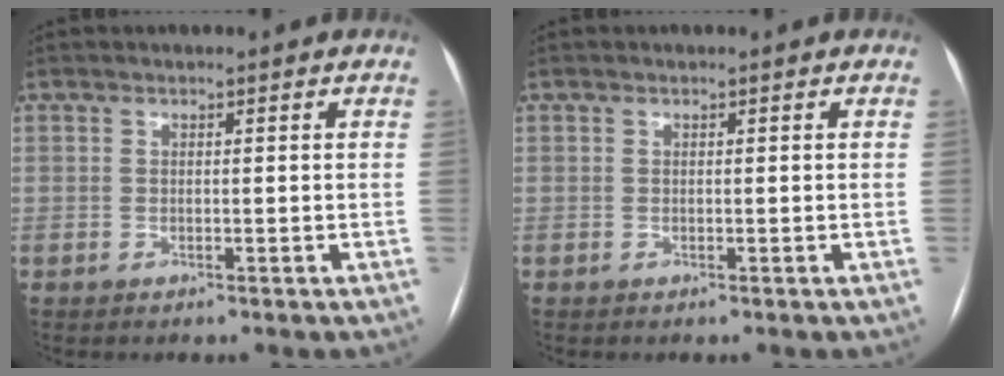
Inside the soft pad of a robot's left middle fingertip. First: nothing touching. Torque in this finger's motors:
{"motor_torque": [0.05, 0.06, 0.01, 0.00]}